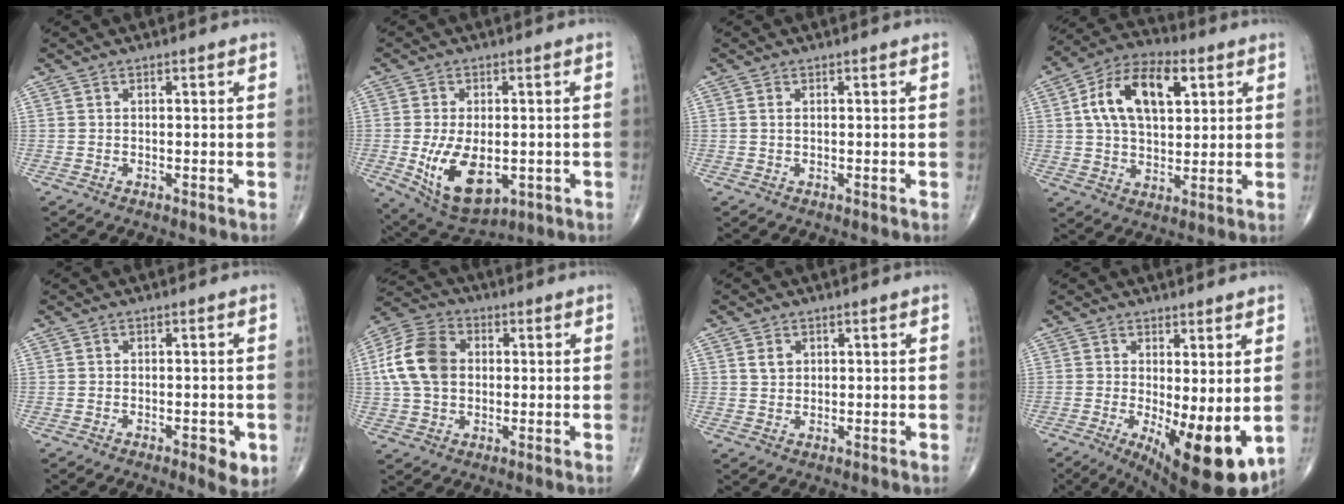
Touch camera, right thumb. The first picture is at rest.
{"total": 12.9, "force": [-2.6, 7.2, 10.3], "torque": [-0.169, -0.009, -0.021]}
{"total": 0.7, "force": [0.2, 0.3, 0.6], "torque": [-0.014, 0.005, 0.006]}
{"total": 15.7, "force": [4.6, 9.1, 12.0], "torque": [-0.195, 0.009, 0.077]}
{"total": 3.8, "force": [-1.4, 1.6, 3.2], "torque": [-0.035, -0.004, -0.017]}
{"total": 12.7, "force": [1.3, 9.3, 8.6], "torque": [-0.159, 0.018, 0.017]}
{"total": 2.4, "force": [1.0, 1.9, 1.1], "torque": [-0.010, -0.006, 0.020]}
{"total": 12.9, "force": [-2.1, 4.5, 12.0], "torque": [-0.174, -0.029, -0.017]}